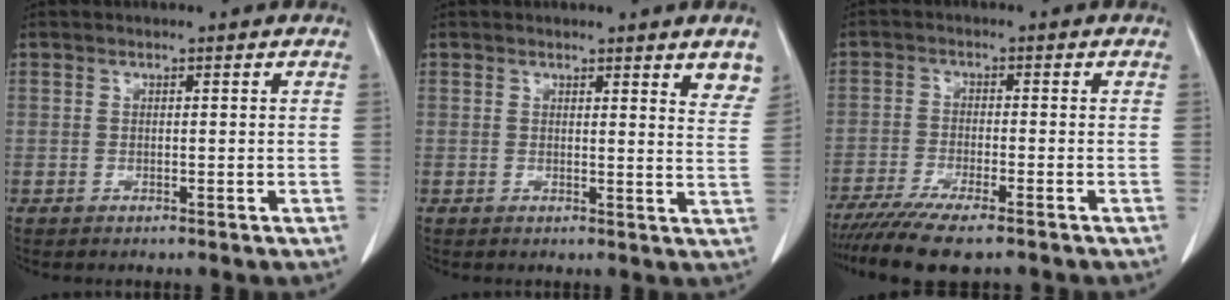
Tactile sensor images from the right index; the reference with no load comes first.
{"total": 4.6, "force": [3.5, 0.5, 3.0], "torque": [-0.031, -0.019, 0.029]}
{"total": 10.4, "force": [-8.4, 1.1, 6.0], "torque": [-0.091, -0.021, -0.134]}